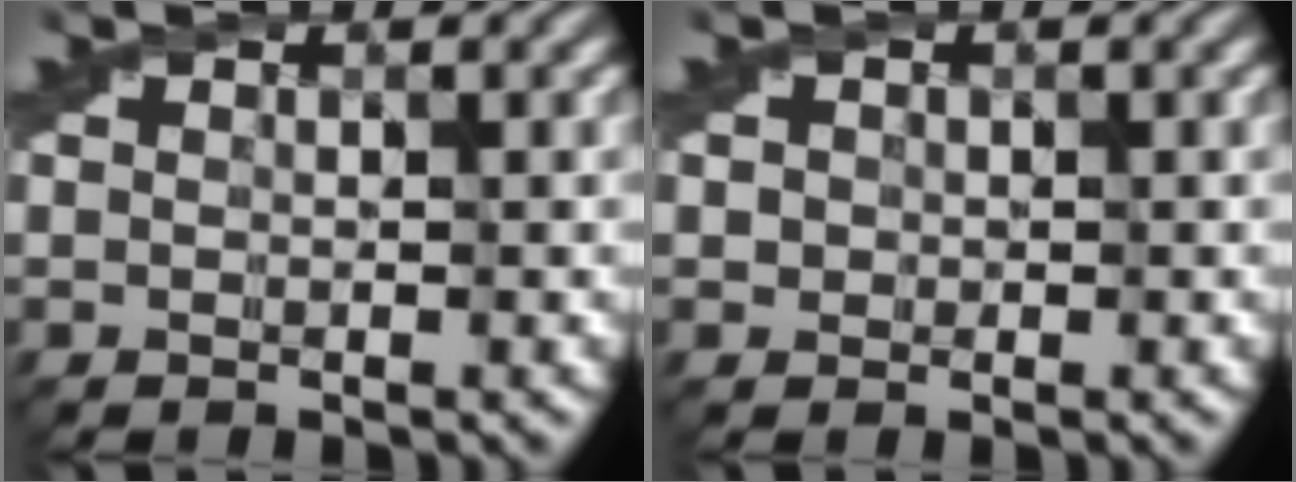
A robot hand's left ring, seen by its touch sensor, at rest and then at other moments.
{"total": 1.1, "force": [-0.1, 1.1, 0.3], "torque": [-0.005, -0.005, -0.005]}